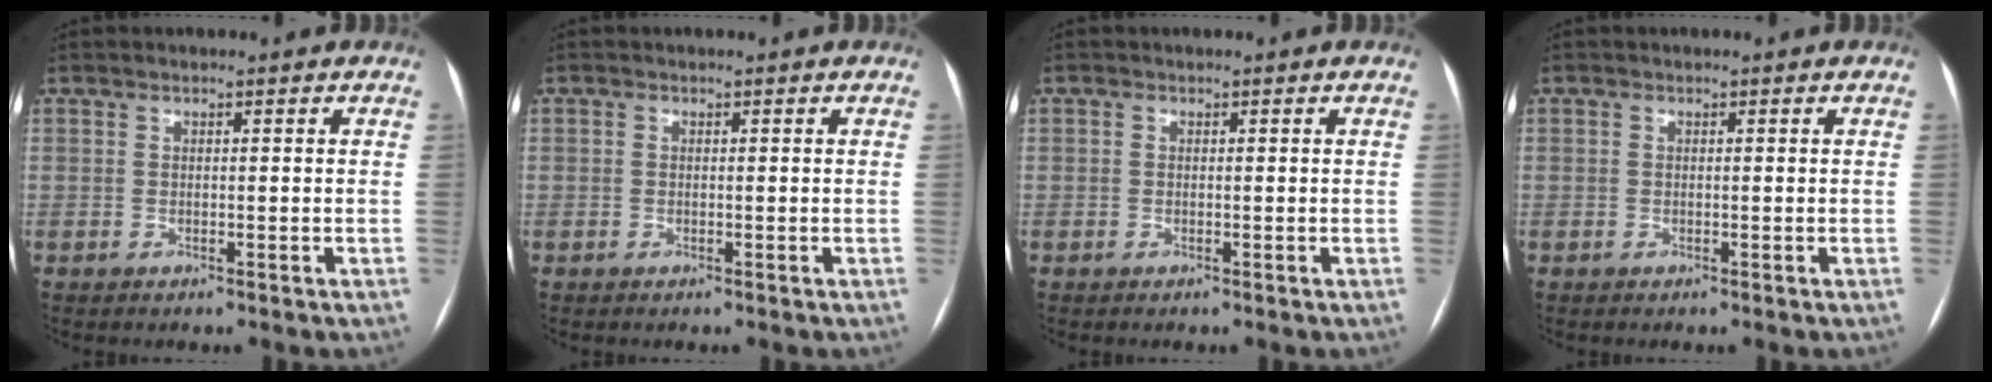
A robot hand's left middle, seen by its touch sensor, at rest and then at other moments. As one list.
[{"total": 0.0}, {"total": 0.0}, {"total": 0.0}]